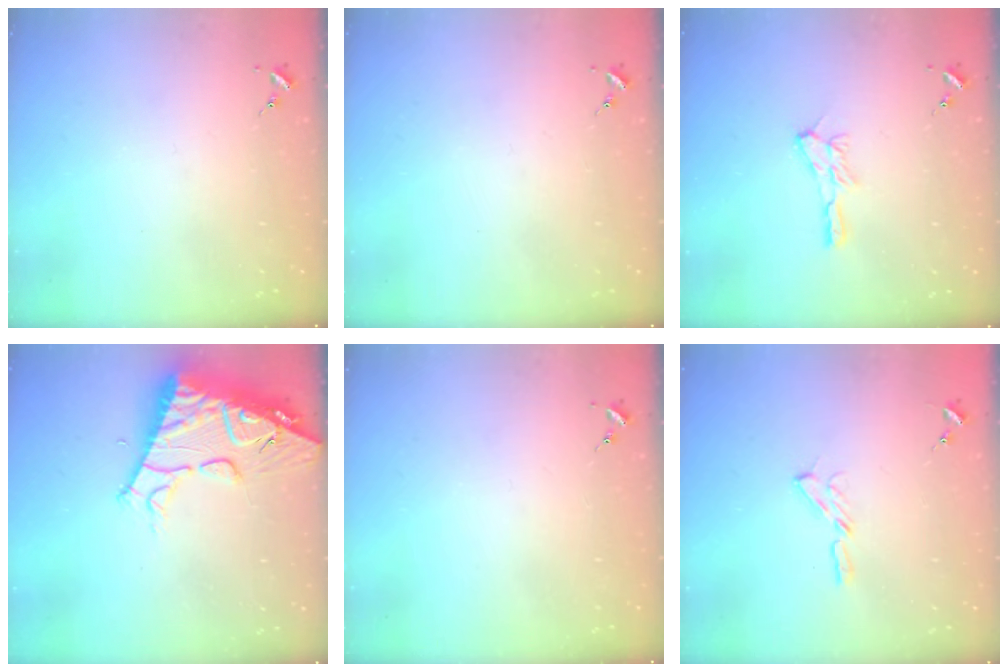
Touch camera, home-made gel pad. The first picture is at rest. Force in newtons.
{"total": 0.0}
{"total": 8.1, "press": 8.0, "slide": 0.6}
{"total": 17.5, "press": 17.4, "slide": 1.8}
{"total": 0.0}
{"total": 3.5, "press": 3.5, "slide": 0.4}